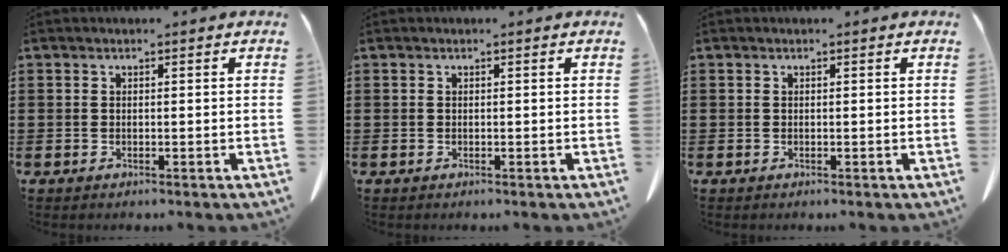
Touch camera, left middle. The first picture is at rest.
{"total": 0.0}
{"total": 0.0}